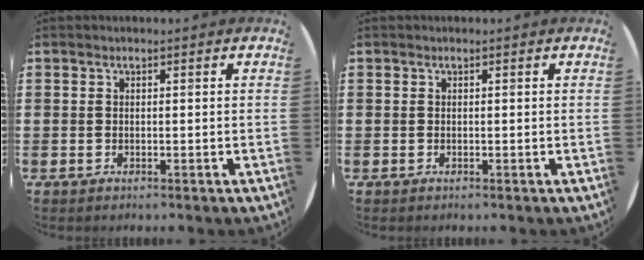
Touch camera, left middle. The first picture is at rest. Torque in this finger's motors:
{"motor_torque": [-0.08, 0.07, 0.01, 0.00]}